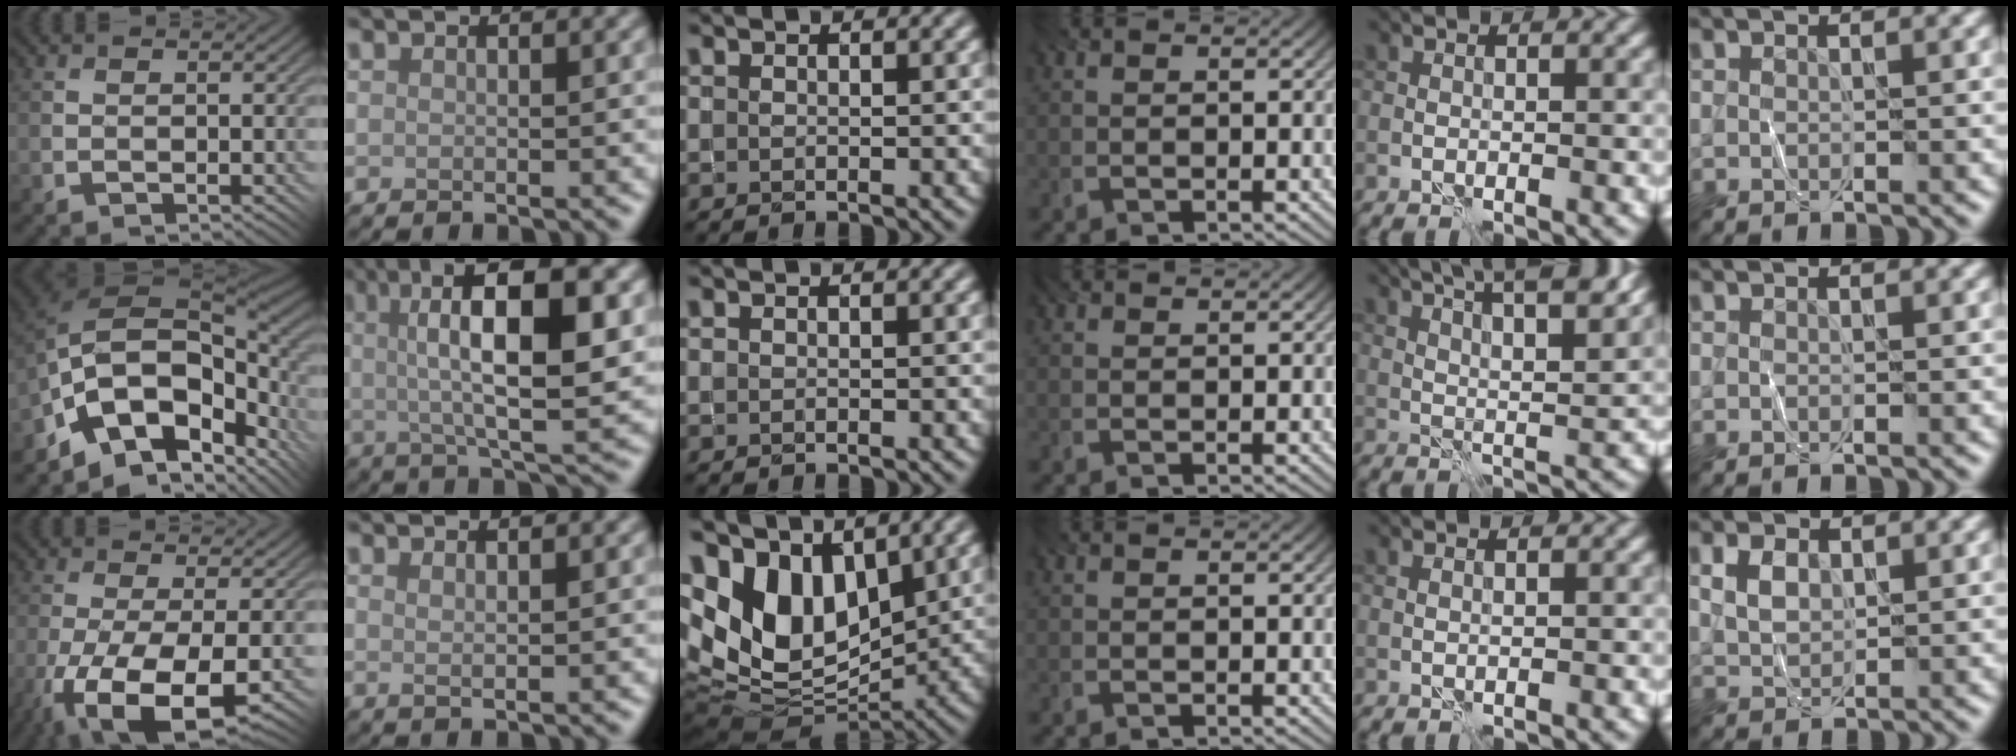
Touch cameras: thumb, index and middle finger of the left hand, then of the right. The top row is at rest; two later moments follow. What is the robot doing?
{"motion": "fold", "object": "shorts"}